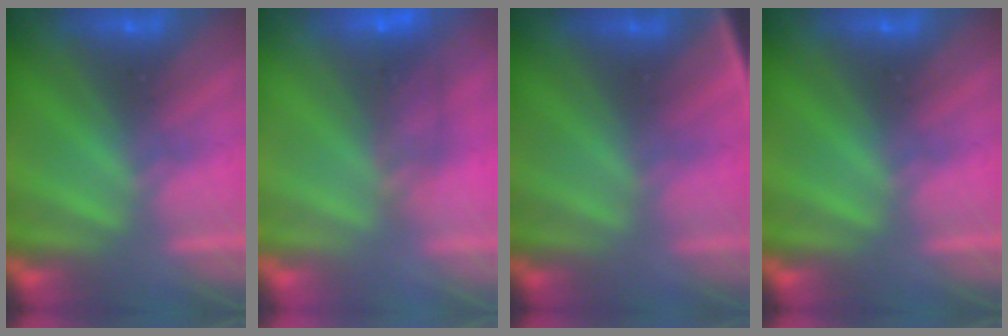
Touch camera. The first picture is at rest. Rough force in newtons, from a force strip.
{"total": 5.7}
{"total": 2.7}
{"total": 0.0}